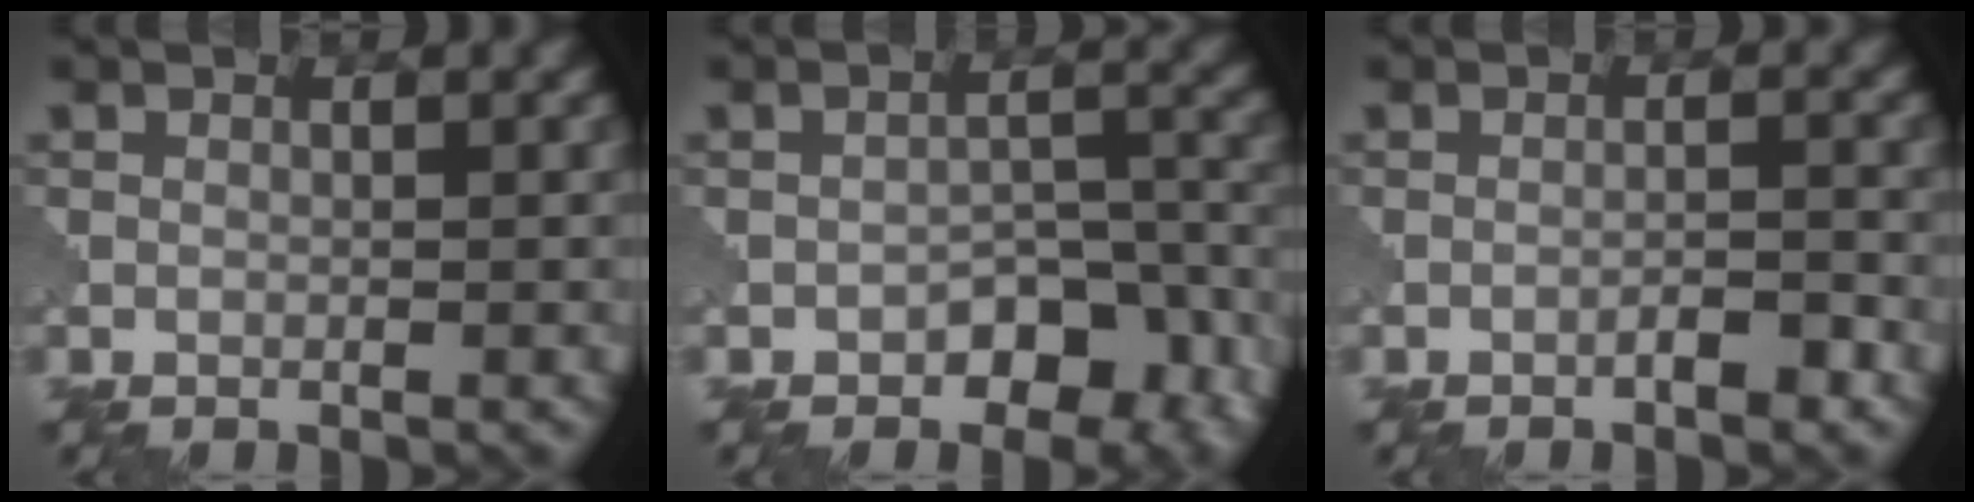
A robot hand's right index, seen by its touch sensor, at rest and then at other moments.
{"total": 5.8, "force": [-3.2, 3.4, 3.4], "torque": [-0.031, -0.001, -0.046]}
{"total": 1.7, "force": [-1.1, 0.2, 1.2], "torque": [-0.016, 0.006, -0.021]}